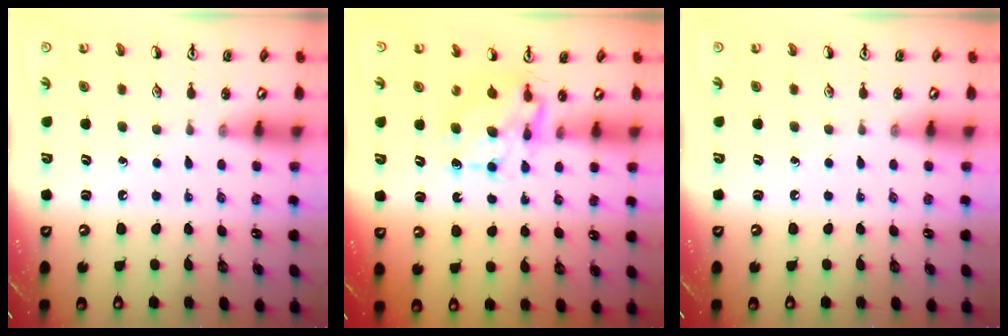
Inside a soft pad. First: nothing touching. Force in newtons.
{"total": 7.8, "press": 7.8, "slide": 0.6}
{"total": 0.0}